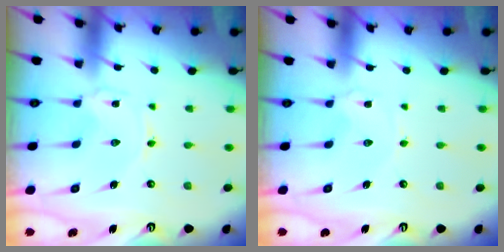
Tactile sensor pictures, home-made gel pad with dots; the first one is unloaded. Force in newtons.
{"total": 0.7, "press": 0.6, "slide": 0.3}